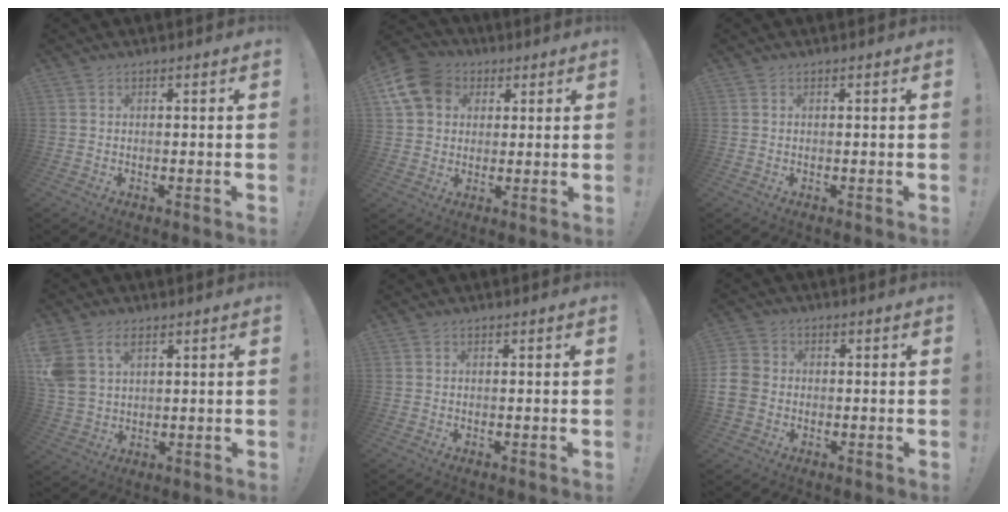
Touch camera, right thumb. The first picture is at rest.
{"total": 12.3, "force": [4.3, 9.9, 6.0], "torque": [-0.110, -0.011, 0.086]}
{"total": 0.0}
{"total": 7.8, "force": [4.0, 5.2, 4.2], "torque": [-0.094, -0.011, 0.080]}
{"total": 0.0}
{"total": 6.8, "force": [-1.4, 5.9, 3.0], "torque": [-0.063, 0.007, -0.027]}